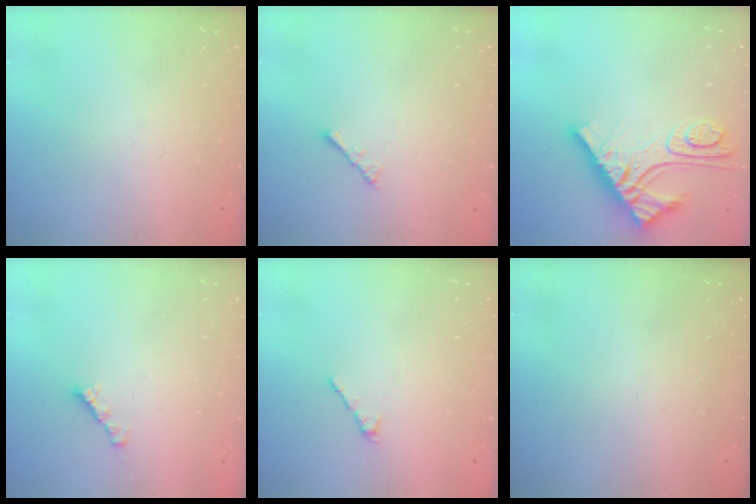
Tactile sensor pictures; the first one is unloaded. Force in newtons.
{"total": 2.2, "press": 2.1, "slide": 0.5}
{"total": 11.5, "press": 11.4, "slide": 1.0}
{"total": 3.0, "press": 3.0, "slide": 0.1}
{"total": 1.7, "press": 1.5, "slide": 0.6}
{"total": 0.0}